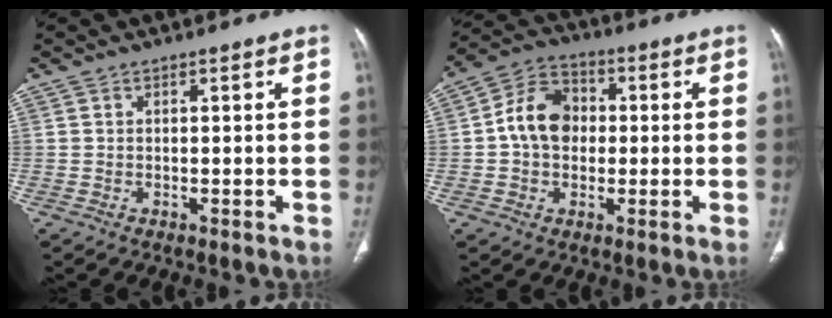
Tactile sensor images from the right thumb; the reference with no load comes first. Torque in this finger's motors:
{"motor_torque": [1.35, 1.53, 0.94, -0.73, 0.10]}